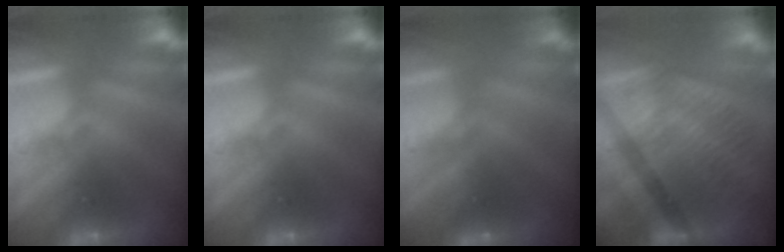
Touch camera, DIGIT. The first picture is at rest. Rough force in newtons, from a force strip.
{"total": 0.0}
{"total": 2.1}
{"total": 3.3}